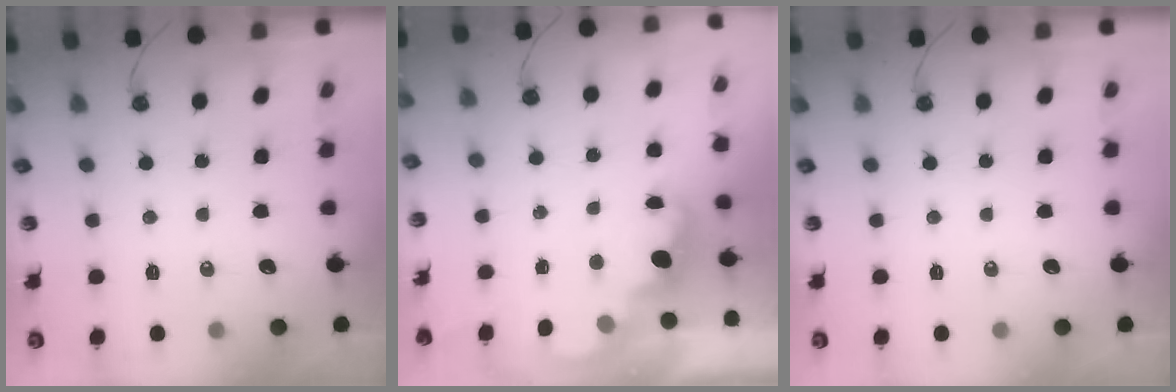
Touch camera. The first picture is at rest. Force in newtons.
{"total": 2.4, "press": 2.4, "slide": 0.5}
{"total": 0.0}